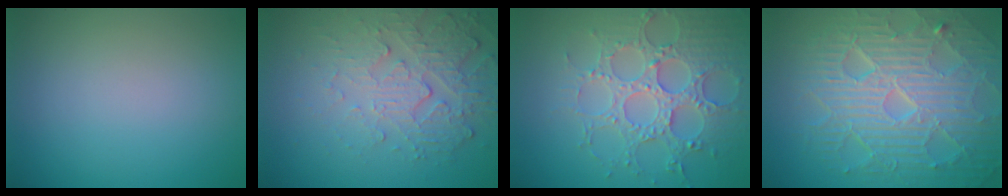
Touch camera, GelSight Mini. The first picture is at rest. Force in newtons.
{"total": 5.4, "press": 3.7, "slide": 4.0}
{"total": 5.8, "press": 5.2, "slide": 2.5}
{"total": 10.4, "press": 6.8, "slide": 7.9}